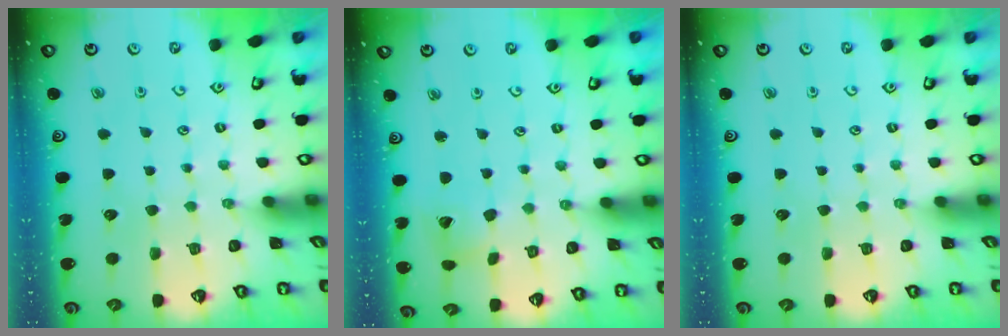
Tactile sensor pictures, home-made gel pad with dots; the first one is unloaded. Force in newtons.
{"total": 7.1, "press": 7.0, "slide": 0.9}
{"total": 0.0}